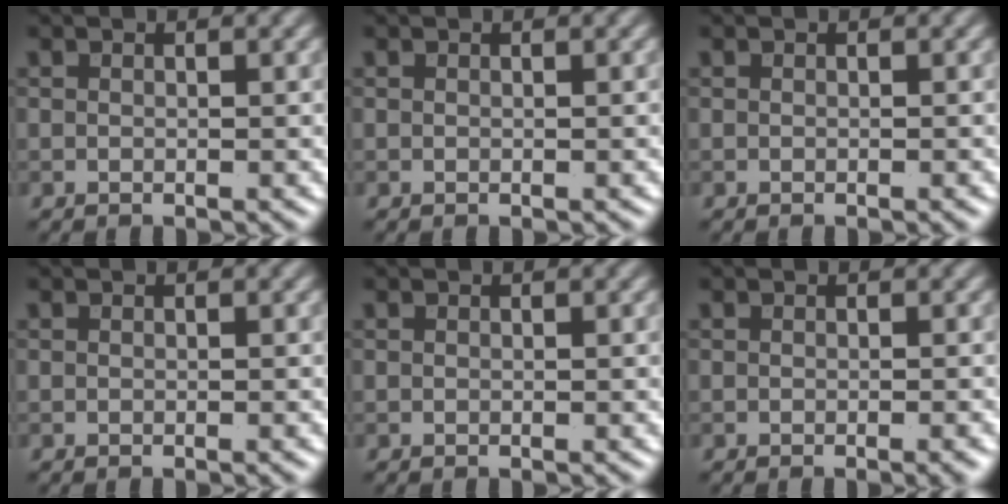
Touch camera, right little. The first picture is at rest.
{"total": 0.0}
{"total": 0.0}
{"total": 0.0}
{"total": 0.0}
{"total": 1.2, "force": [-0.4, 0.3, 1.1], "torque": [-0.009, -0.002, -0.008]}